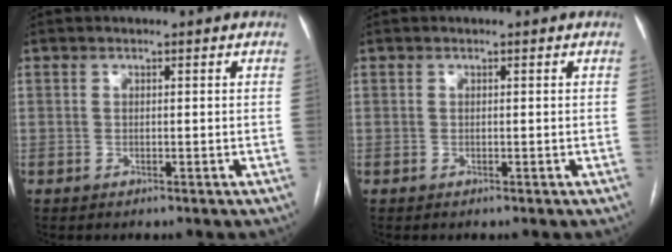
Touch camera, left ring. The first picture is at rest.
{"total": 0.0}